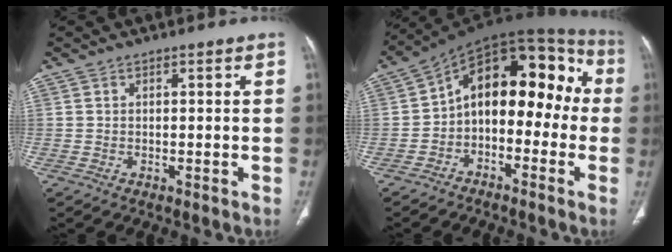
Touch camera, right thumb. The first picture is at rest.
{"total": 17.1, "force": [-1.4, 10.4, 13.5], "torque": [-0.146, 0.076, -0.037]}